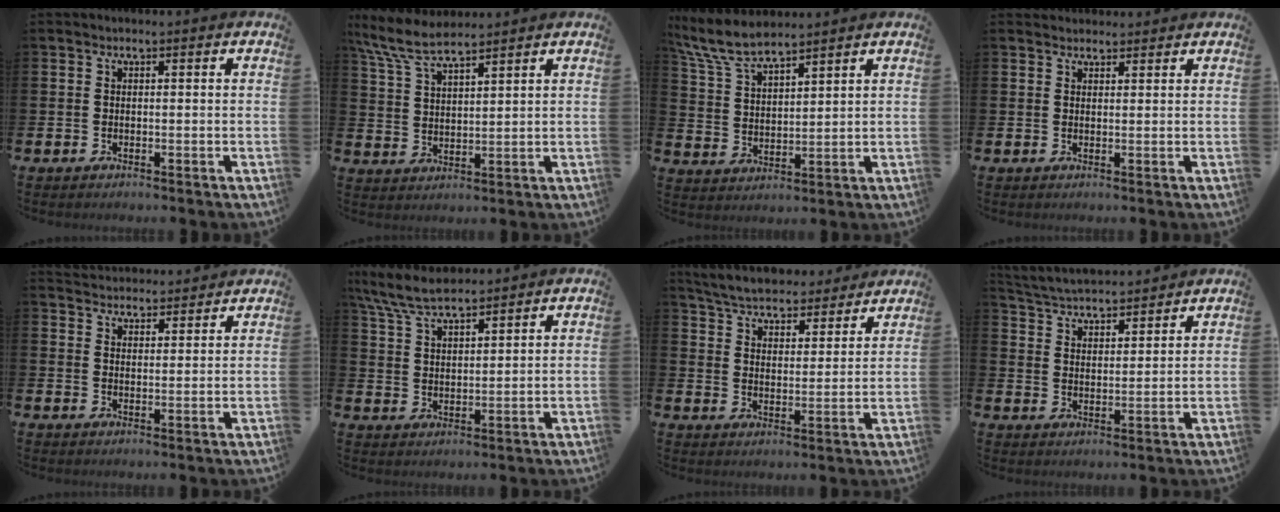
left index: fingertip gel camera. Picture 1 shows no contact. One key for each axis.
{"total": 7.2, "fx": 6.5, "fy": 1.2, "fz": 2.9, "tx": -0.079, "ty": -0.020, "tz": 0.118}
{"total": 7.6, "fx": 6.9, "fy": 1.3, "fz": 2.8, "tx": -0.080, "ty": -0.025, "tz": 0.127}
{"total": 1.9, "fx": 1.8, "fy": 0.6, "fz": -0.1, "tx": 0.011, "ty": -0.008, "tz": 0.033}
{"total": 4.0, "fx": 3.9, "fy": 0.7, "fz": -0.3, "tx": -0.001, "ty": -0.025, "tz": 0.071}
{"total": 7.0, "fx": 6.6, "fy": 1.2, "fz": 2.3, "tx": -0.068, "ty": -0.023, "tz": 0.123}
{"total": 5.8, "fx": 5.6, "fy": 1.1, "fz": 0.6, "tx": -0.042, "ty": -0.039, "tz": 0.098}
{"total": 4.5, "fx": 4.5, "fy": 0.7, "fz": 0.1, "tx": -0.023, "ty": -0.031, "tz": 0.078}